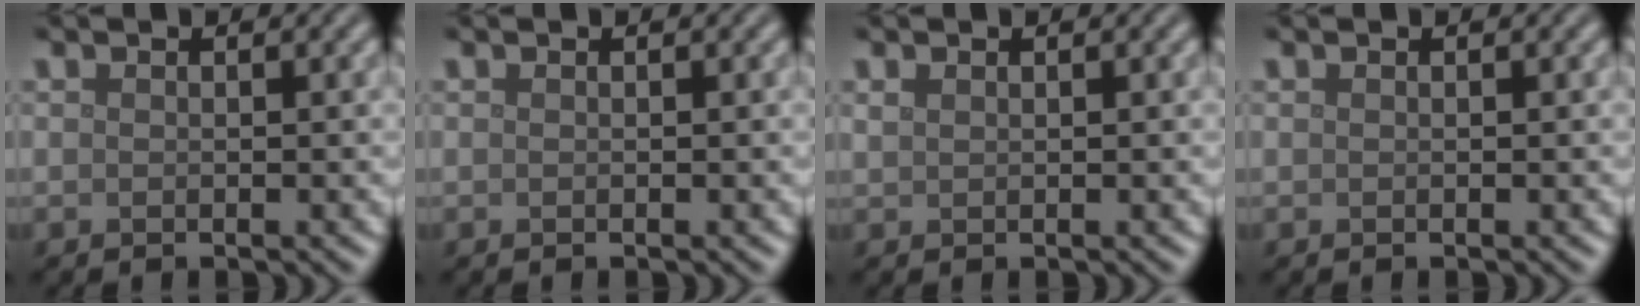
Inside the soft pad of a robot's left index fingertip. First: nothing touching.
{"total": 0.0}
{"total": 0.7, "force": [0.4, 0.4, 0.3], "torque": [-0.007, 0.001, 0.011]}
{"total": 0.0}